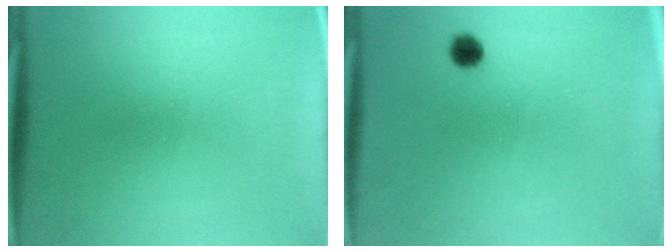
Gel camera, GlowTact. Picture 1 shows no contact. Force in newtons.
{"total": 2.3}